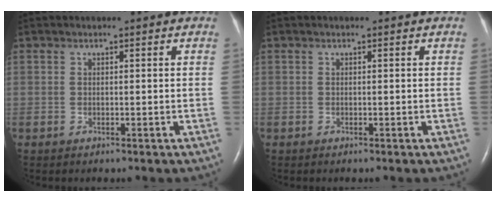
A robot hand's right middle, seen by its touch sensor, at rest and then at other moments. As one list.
[{"total": 0.0}]